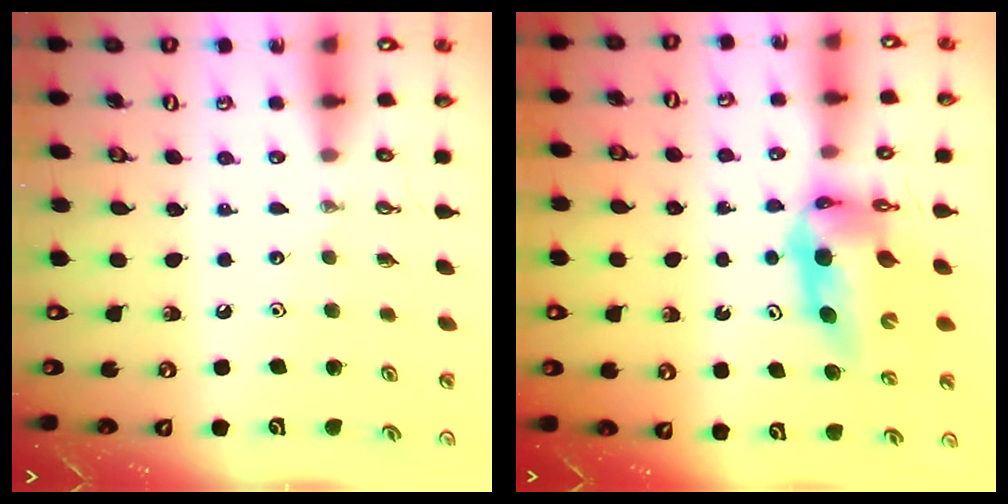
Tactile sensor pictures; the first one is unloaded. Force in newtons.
{"total": 7.5, "press": 7.5, "slide": 0.8}